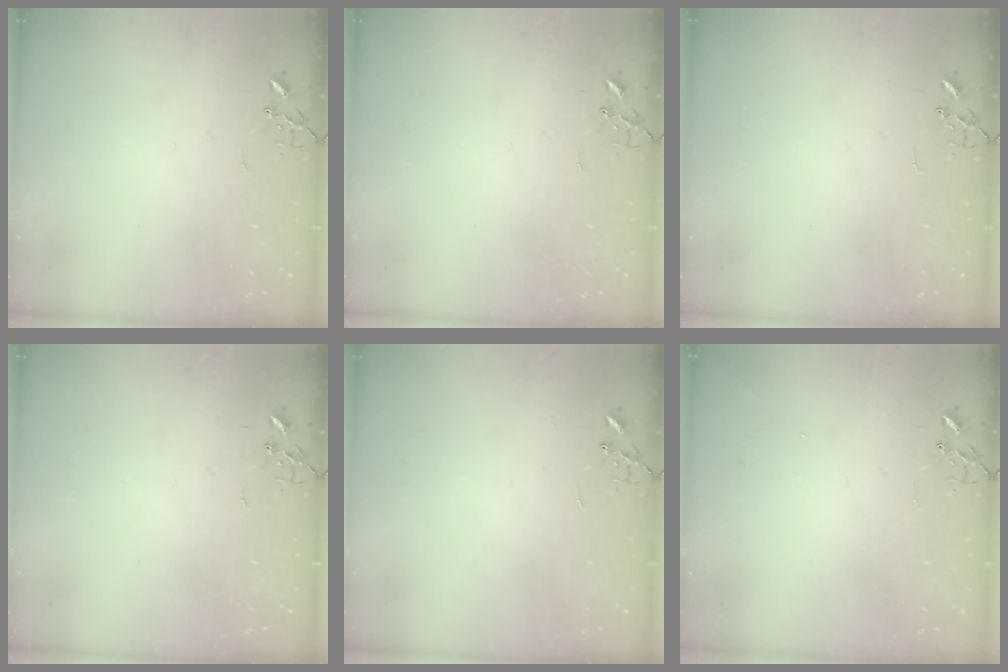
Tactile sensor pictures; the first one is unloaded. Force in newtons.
{"total": 0.0}
{"total": 0.0}
{"total": 0.0}
{"total": 0.0}
{"total": 1.3, "press": 1.2, "slide": 0.1}